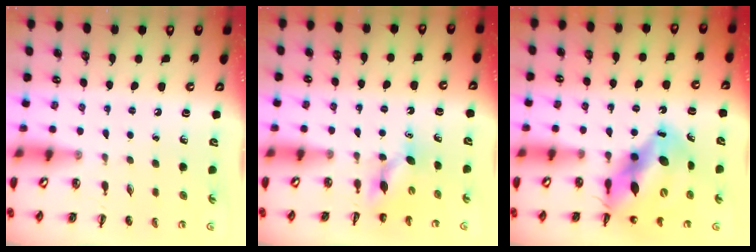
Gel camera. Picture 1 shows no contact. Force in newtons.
{"total": 4.0, "press": 3.9, "slide": 1.1}
{"total": 12.6, "press": 12.2, "slide": 2.8}